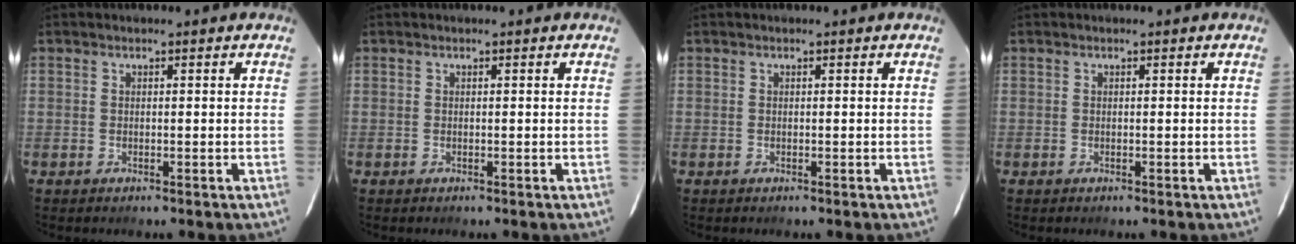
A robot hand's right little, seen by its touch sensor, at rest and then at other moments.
{"total": 0.0}
{"total": 0.0}
{"total": 0.0}